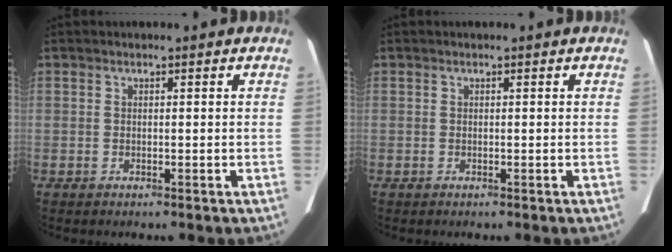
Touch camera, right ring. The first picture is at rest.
{"total": 0.0}